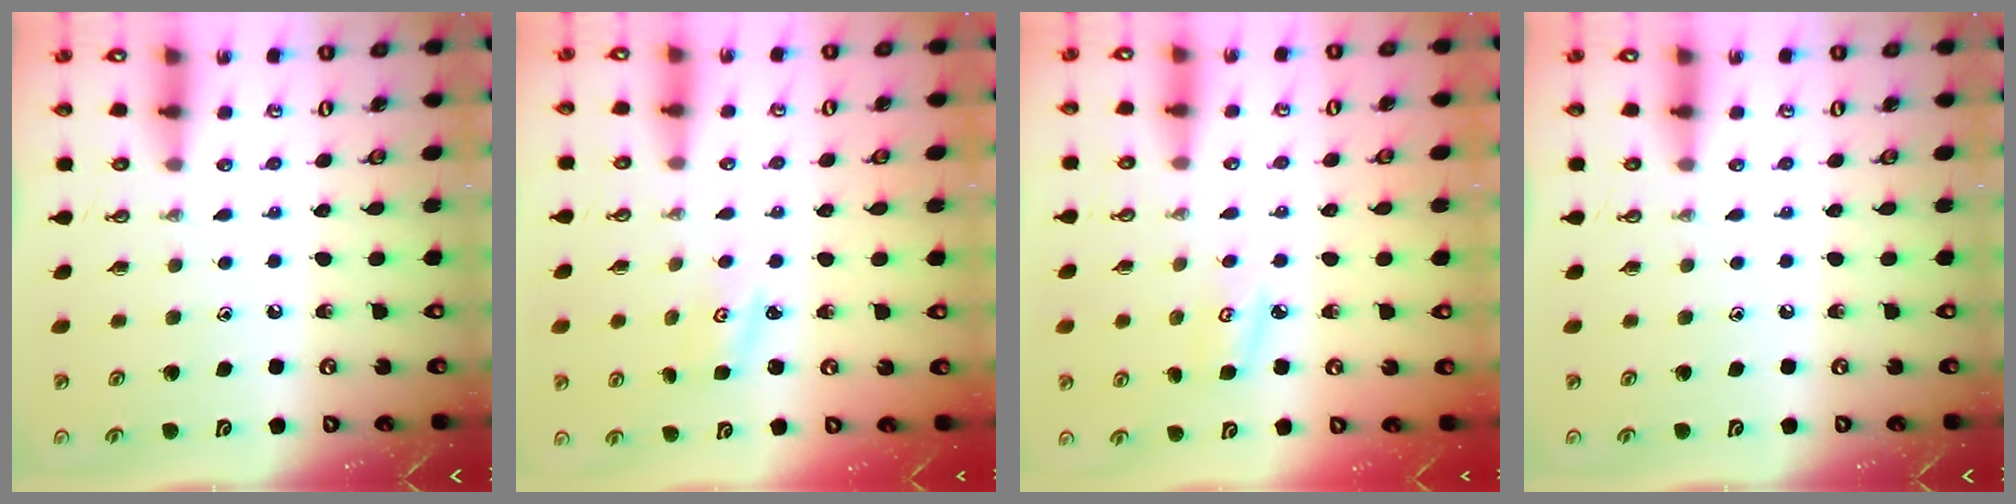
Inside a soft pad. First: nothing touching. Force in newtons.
{"total": 2.3, "press": 2.2, "slide": 0.4}
{"total": 4.3, "press": 4.3, "slide": 0.5}
{"total": 0.0}